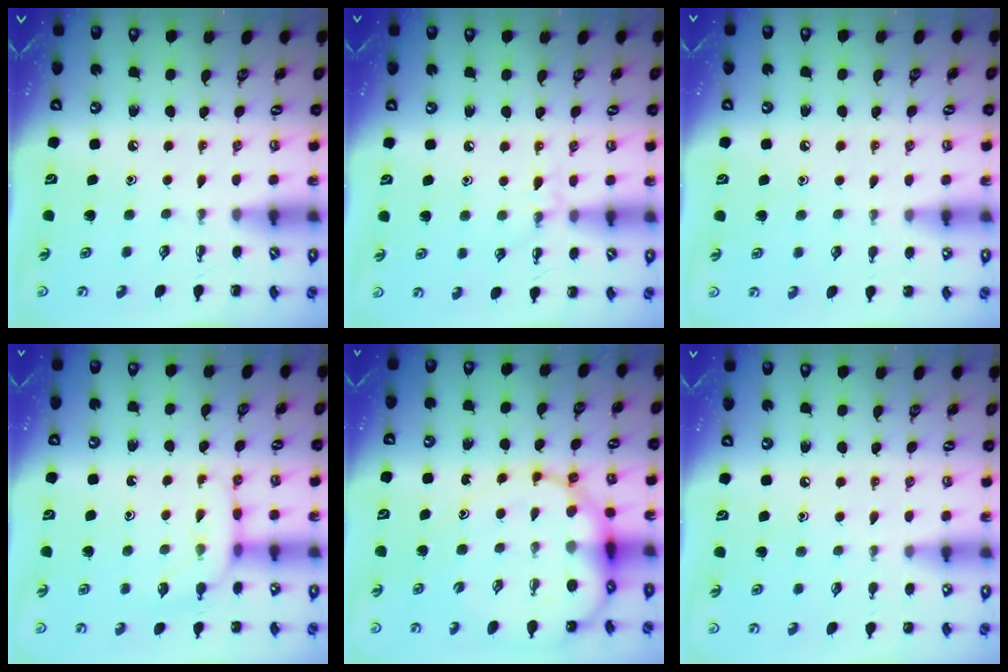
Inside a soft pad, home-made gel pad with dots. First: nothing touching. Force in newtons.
{"total": 4.9, "press": 4.7, "slide": 1.5}
{"total": 5.2, "press": 4.9, "slide": 1.8}
{"total": 8.4, "press": 8.2, "slide": 1.6}
{"total": 14.0, "press": 13.5, "slide": 3.7}
{"total": 5.3, "press": 5.1, "slide": 1.4}